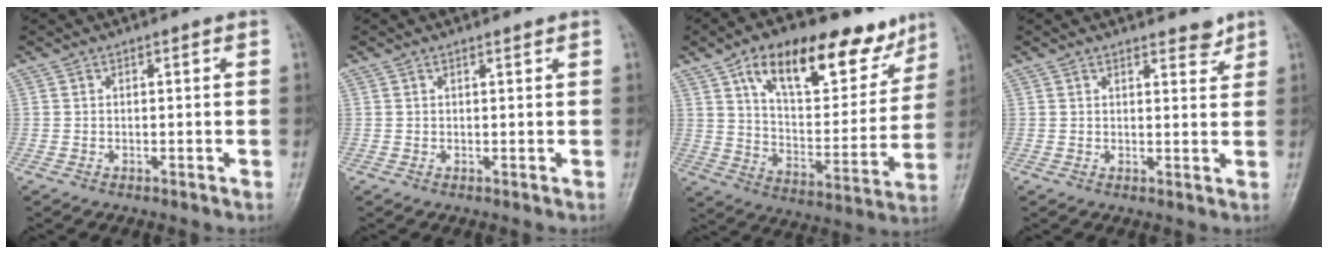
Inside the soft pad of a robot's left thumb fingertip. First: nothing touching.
{"total": 0.6, "force": [0.6, 0.1, 0.3], "torque": [-0.007, -0.004, 0.009]}
{"total": 23.2, "force": [13.7, 10.8, 15.4], "torque": [-0.185, -0.039, 0.223]}
{"total": 3.0, "force": [2.5, 1.2, 1.2], "torque": [-0.001, -0.017, 0.033]}